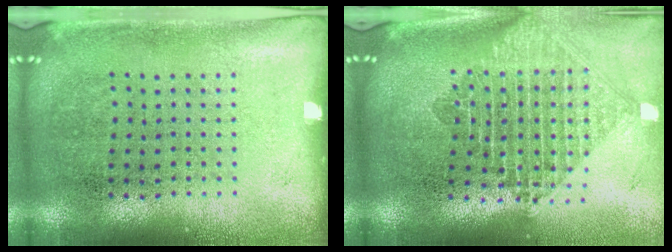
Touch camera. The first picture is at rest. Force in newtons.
{"total": 2.3, "press": 1.8, "slide": 1.4}